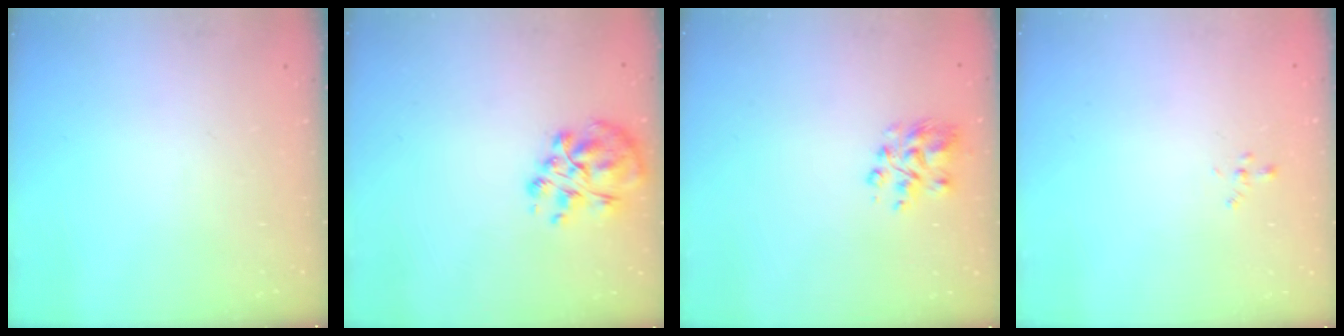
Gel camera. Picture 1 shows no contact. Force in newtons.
{"total": 9.3, "press": 9.2, "slide": 1.3}
{"total": 5.5, "press": 5.4, "slide": 0.8}
{"total": 0.7, "press": 0.6, "slide": 0.4}